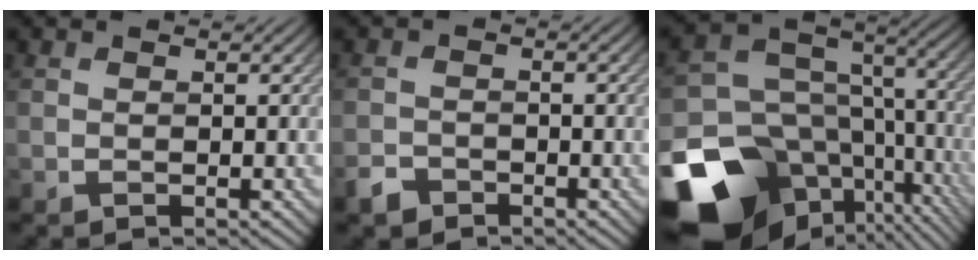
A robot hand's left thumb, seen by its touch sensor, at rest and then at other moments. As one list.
[{"total": 2.4, "force": [-1.9, 1.3, 0.6], "torque": [-0.012, -0.003, -0.043]}, {"total": 21.1, "force": [-10.3, 15.3, 10.4], "torque": [-0.220, -0.047, -0.119]}]